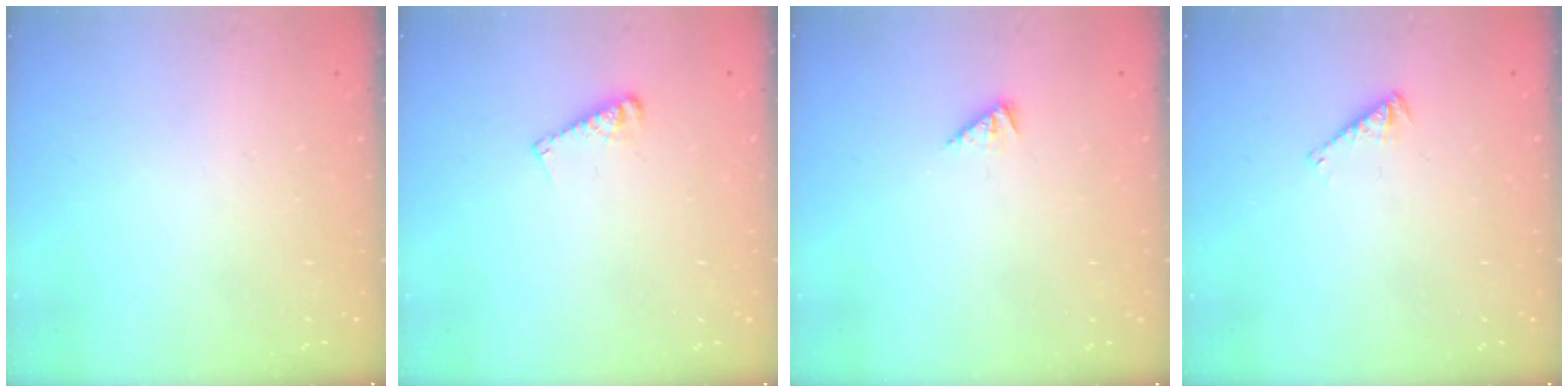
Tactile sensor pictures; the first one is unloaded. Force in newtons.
{"total": 5.1, "press": 5.1, "slide": 0.3}
{"total": 1.9, "press": 1.9, "slide": 0.4}
{"total": 2.5, "press": 2.5, "slide": 0.4}